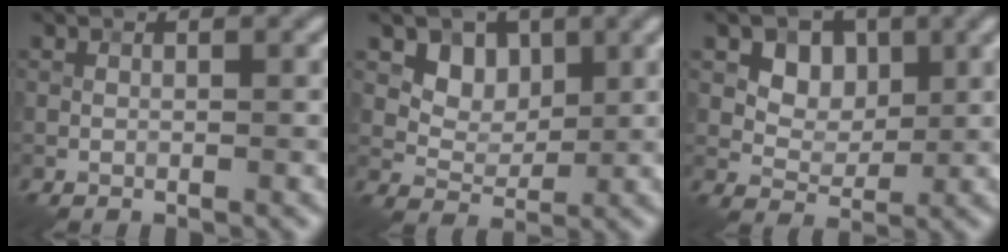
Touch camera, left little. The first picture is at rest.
{"total": 3.5, "force": [1.6, 2.6, 1.6], "torque": [-0.032, -0.018, 0.040]}
{"total": 3.6, "force": [1.2, 2.8, 2.0], "torque": [-0.031, -0.002, 0.017]}